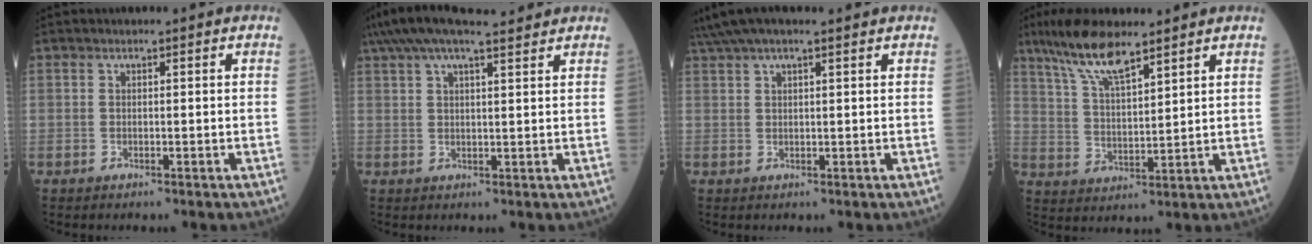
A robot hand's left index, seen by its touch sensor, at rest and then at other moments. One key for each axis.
{"total": 11.8, "fx": 10.0, "fy": 1.4, "fz": 6.1, "tx": -0.116, "ty": 0.046, "tz": 0.157}
{"total": 7.9, "fx": 6.5, "fy": 0.7, "fz": 4.6, "tx": -0.085, "ty": 0.051, "tz": 0.102}
{"total": 9.5, "fx": 7.1, "fy": 1.6, "fz": 6.1, "tx": -0.125, "ty": 0.010, "tz": 0.137}